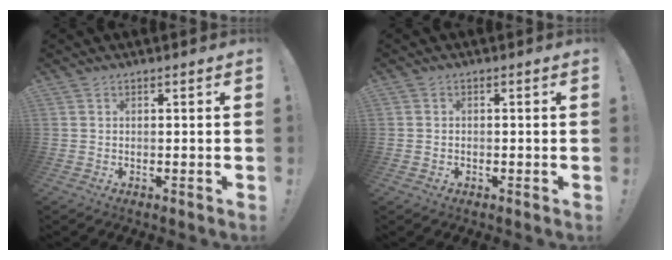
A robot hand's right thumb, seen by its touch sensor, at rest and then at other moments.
{"total": 1.0, "force": [-0.7, 0.7, 0.3], "torque": [-0.011, 0.005, -0.012]}